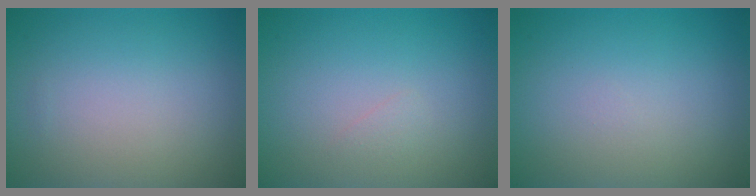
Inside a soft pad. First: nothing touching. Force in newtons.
{"total": 0.6, "press": 0.6, "slide": 0.0}
{"total": 0.0}